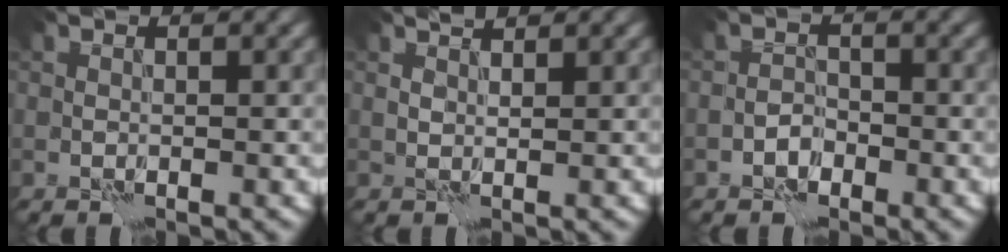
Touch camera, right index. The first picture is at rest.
{"total": 1.1, "force": [1.1, -0.1, 0.2], "torque": [-0.007, 0.001, 0.020]}
{"total": 1.4, "force": [-0.8, 1.0, 0.5], "torque": [-0.006, 0.007, -0.017]}